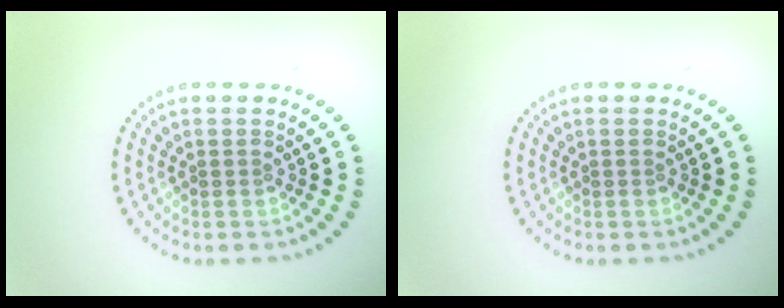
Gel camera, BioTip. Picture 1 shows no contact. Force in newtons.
{"total": 0.0}